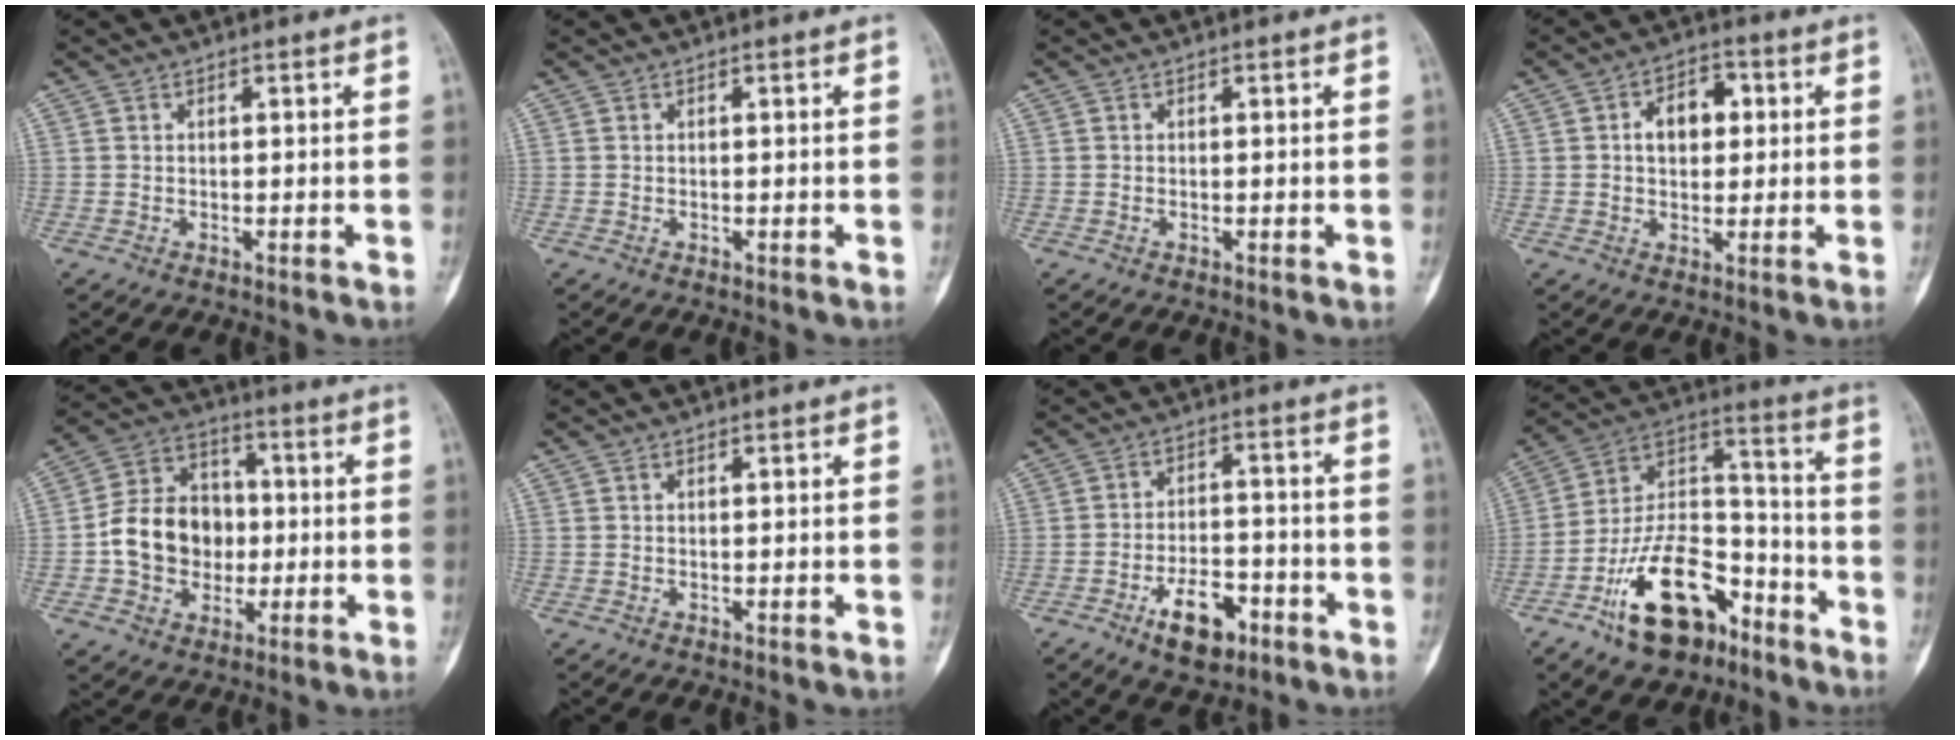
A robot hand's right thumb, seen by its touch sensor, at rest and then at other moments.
{"total": 0.0}
{"total": 0.0}
{"total": 7.4, "force": [1.2, 5.0, 5.3], "torque": [-0.060, 0.014, 0.013]}
{"total": 14.3, "force": [-1.2, 11.6, 8.3], "torque": [-0.108, 0.032, -0.024]}
{"total": 0.0}
{"total": 9.6, "force": [-5.0, 5.1, 6.4], "torque": [-0.083, 0.031, -0.078]}
{"total": 19.4, "force": [-11.1, 10.6, 11.8], "torque": [-0.171, 0.095, -0.190]}